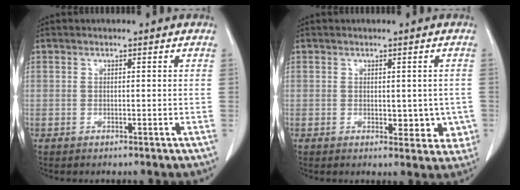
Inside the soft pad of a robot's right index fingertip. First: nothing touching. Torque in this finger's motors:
{"motor_torque": [0.20, 0.12, 0.11, 0.03]}